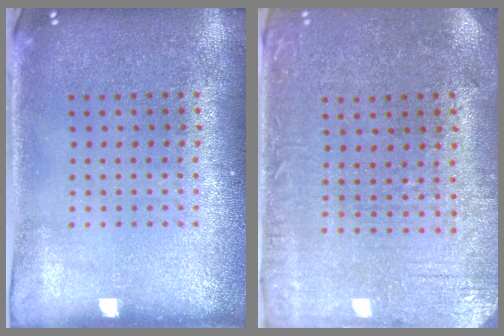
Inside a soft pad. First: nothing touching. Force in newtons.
{"total": 0.6, "press": 0.3, "slide": 0.5}